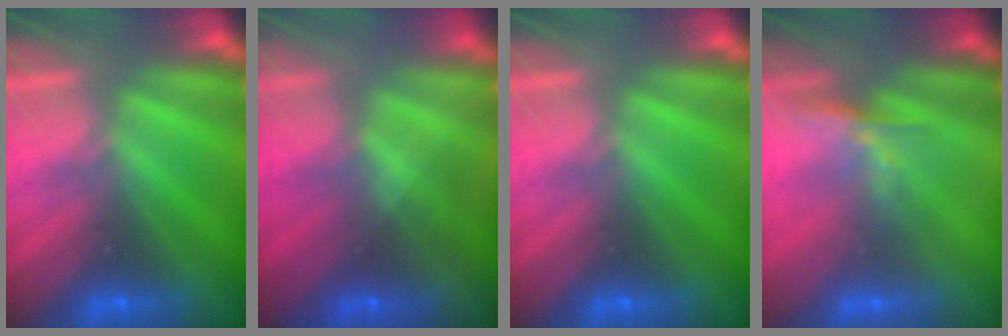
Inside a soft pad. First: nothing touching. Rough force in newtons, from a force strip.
{"total": 1.7}
{"total": 0.0}
{"total": 2.2}